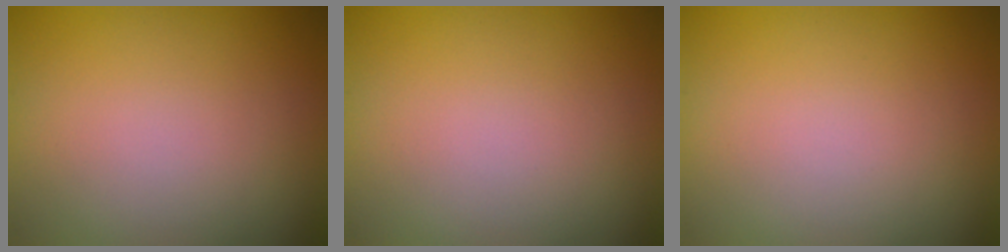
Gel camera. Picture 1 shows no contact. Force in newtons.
{"total": 0.0}
{"total": 0.0}